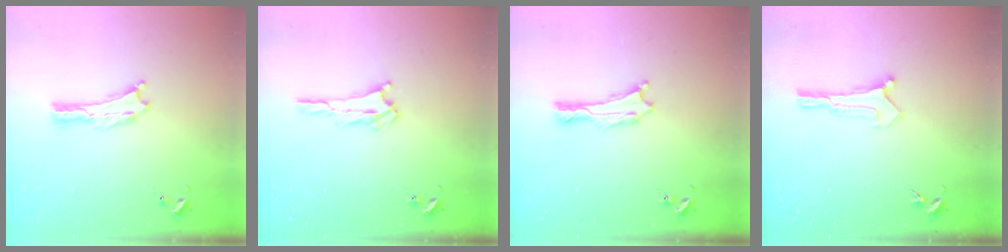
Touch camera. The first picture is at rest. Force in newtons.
{"total": 1.7, "press": 1.7, "slide": 0.2}
{"total": 0.6, "press": 0.6, "slide": 0.1}
{"total": 0.0}